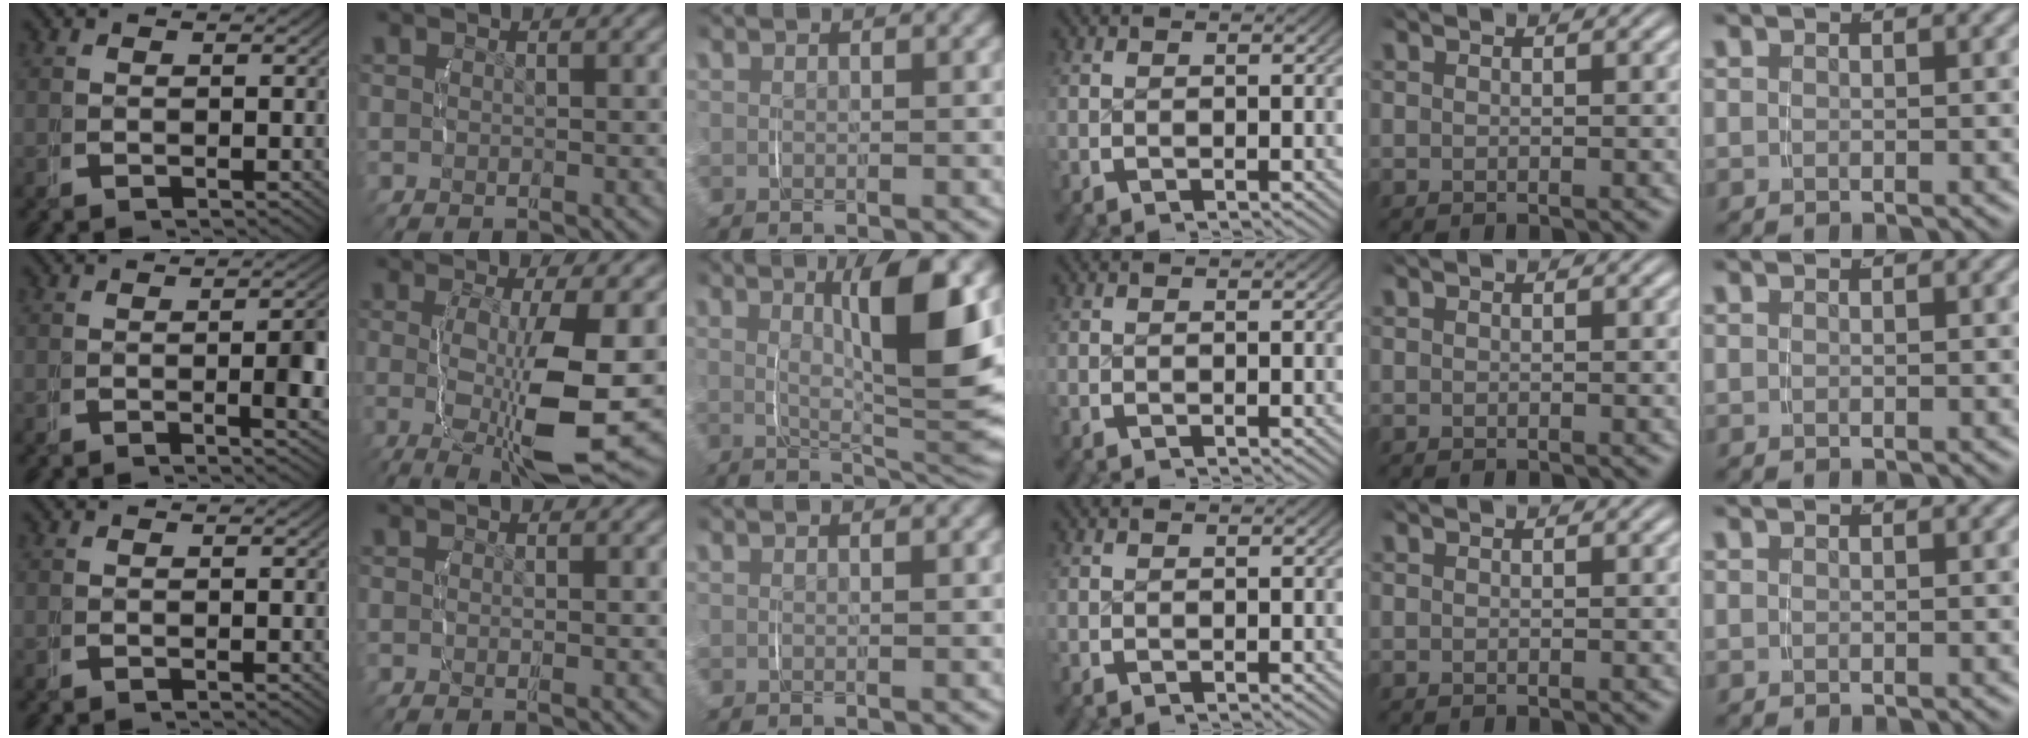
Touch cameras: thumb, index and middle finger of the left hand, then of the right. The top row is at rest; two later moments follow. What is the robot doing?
{"motion": "lift_and_place", "object": "jewelry box"}